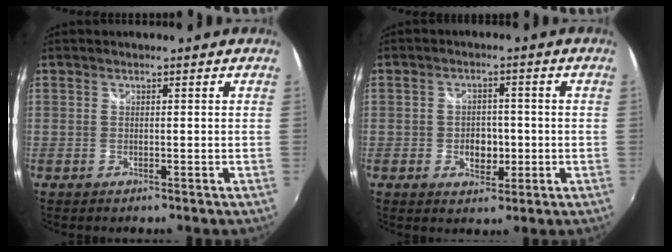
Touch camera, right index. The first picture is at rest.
{"total": 4.8, "force": [-1.0, 3.5, 3.1], "torque": [-0.055, 0.002, -0.012]}